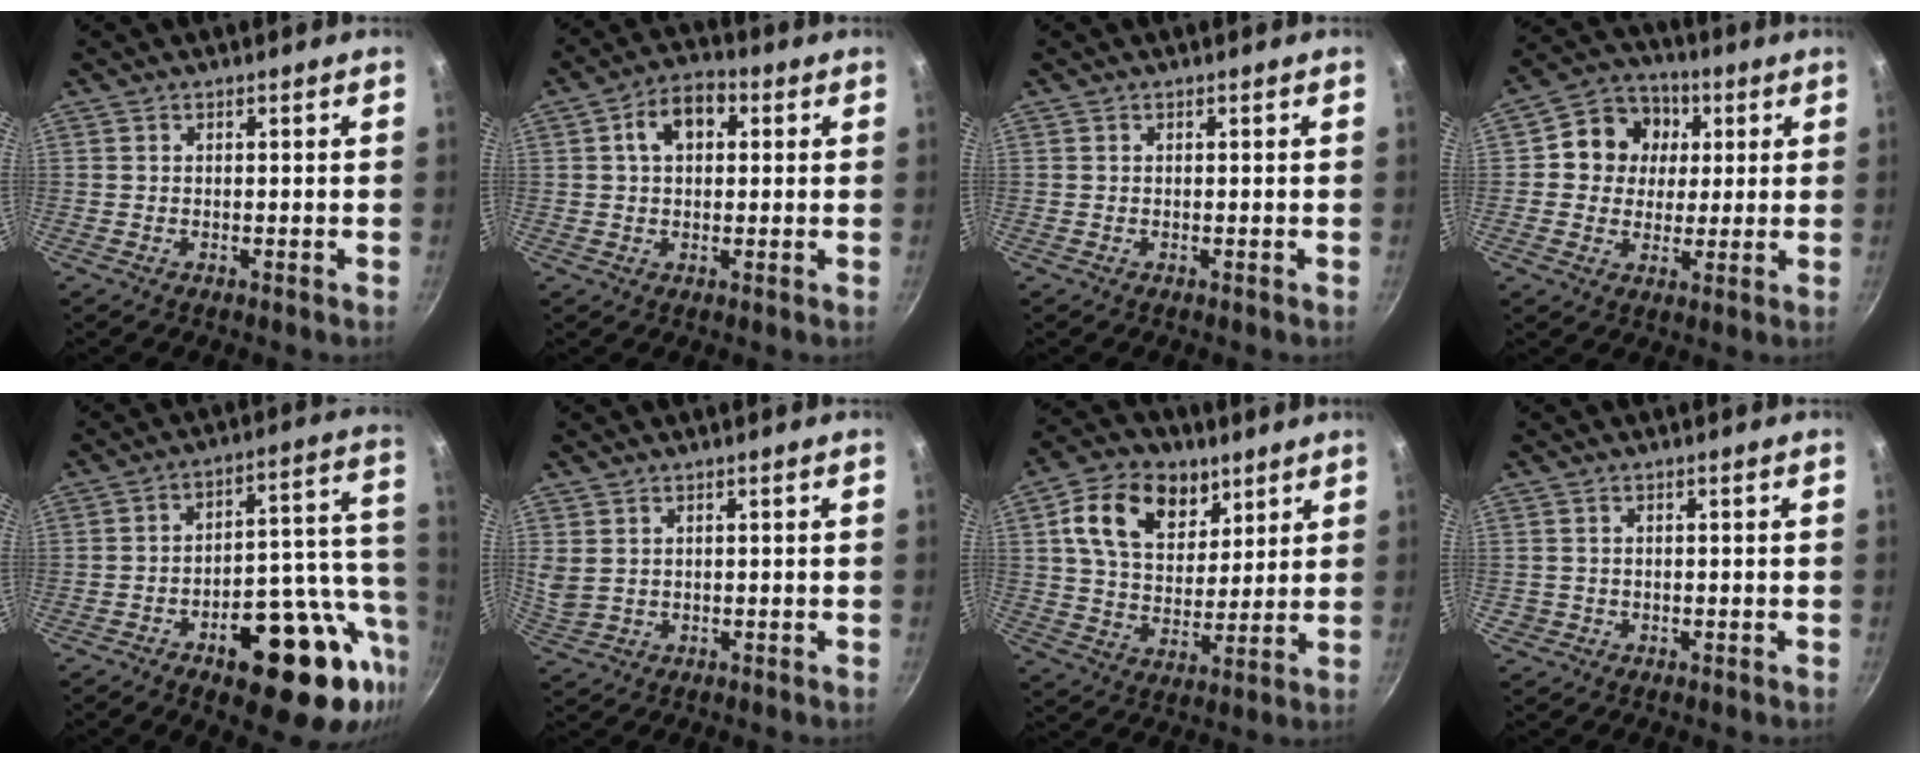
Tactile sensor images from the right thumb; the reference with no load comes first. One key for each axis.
{"total": 7.8, "fx": 1.9, "fy": 5.2, "fz": 5.5, "tx": -0.064, "ty": 0.017, "tz": 0.019}
{"total": 0.0}
{"total": 11.1, "fx": 2.3, "fy": 9.9, "fz": 4.4, "tx": -0.042, "ty": 0.009, "tz": 0.021}
{"total": 22.7, "fx": -8.8, "fy": 10.3, "fz": 18.3, "tx": -0.201, "ty": 0.041, "tz": -0.120}
{"total": 4.1, "fx": 1.4, "fy": 3.1, "fz": 2.3, "tx": -0.039, "ty": -0.009, "tz": 0.034}
{"total": 15.7, "fx": 7.1, "fy": 10.7, "fz": 9.0, "tx": -0.125, "ty": -0.021, "tz": 0.114}
{"total": 1.2, "fx": -0.3, "fy": 1.1, "fz": 0.3, "tx": -0.004, "ty": 0.002, "tz": 0.000}